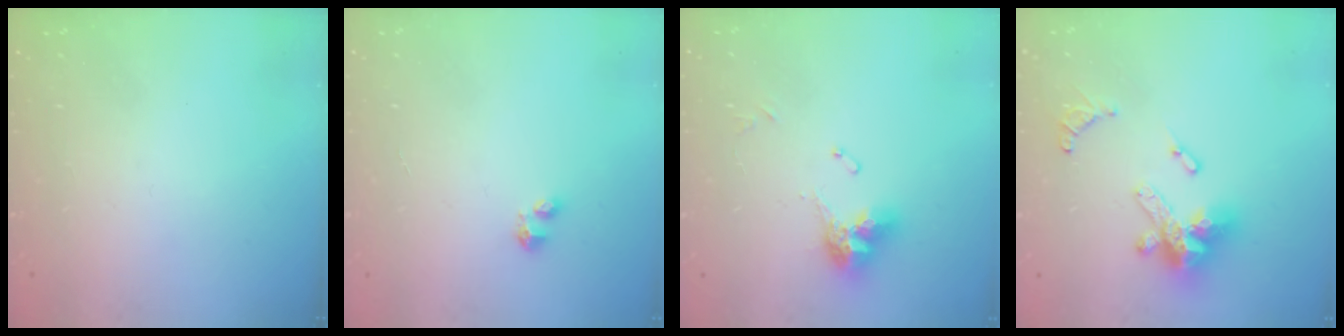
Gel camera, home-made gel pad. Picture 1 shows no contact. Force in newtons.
{"total": 2.8, "press": 2.8, "slide": 0.4}
{"total": 10.2, "press": 10.1, "slide": 1.0}
{"total": 15.9, "press": 15.8, "slide": 2.0}